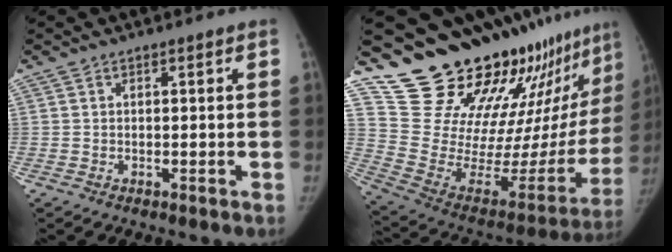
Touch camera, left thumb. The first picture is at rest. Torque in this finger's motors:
{"motor_torque": [0.81, 0.73, 0.51, -2.26, -0.01]}